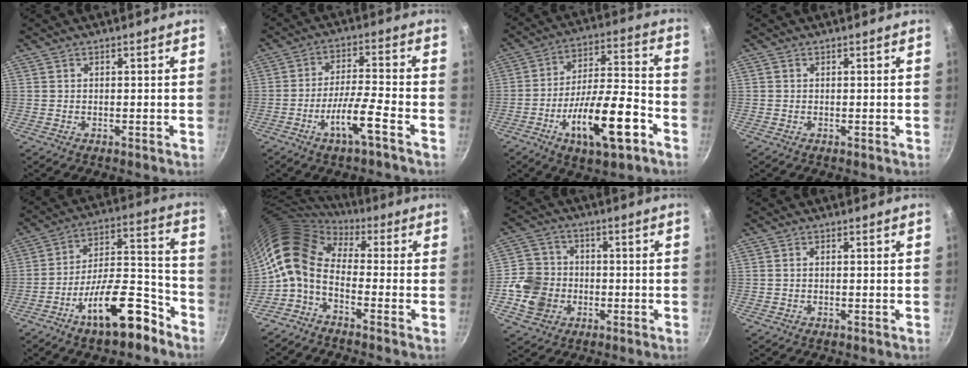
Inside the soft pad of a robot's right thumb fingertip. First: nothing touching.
{"total": 8.5, "force": [-4.5, 1.0, 7.1], "torque": [-0.133, 0.031, -0.084]}
{"total": 17.8, "force": [-7.7, 6.1, 14.9], "torque": [-0.234, 0.045, -0.126]}
{"total": 0.0}
{"total": 17.4, "force": [-10.3, 6.6, 12.4], "torque": [-0.158, 0.094, -0.168]}
{"total": 10.4, "force": [0.3, 6.5, 8.1], "torque": [-0.148, 0.021, -0.012]}
{"total": 10.0, "force": [-2.2, 8.9, 4.0], "torque": [-0.048, 0.022, -0.049]}
{"total": 0.7, "force": [-0.1, 0.4, 0.6], "torque": [-0.015, 0.005, -0.003]}